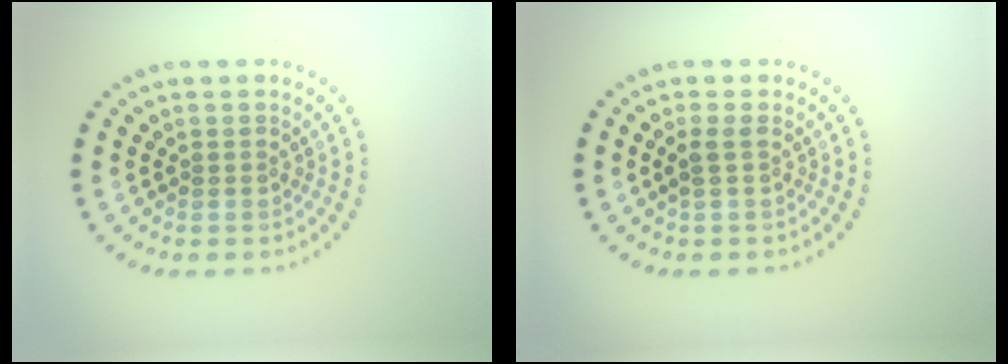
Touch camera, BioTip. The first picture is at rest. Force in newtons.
{"total": 1.1, "press": 1.0, "slide": 0.5}